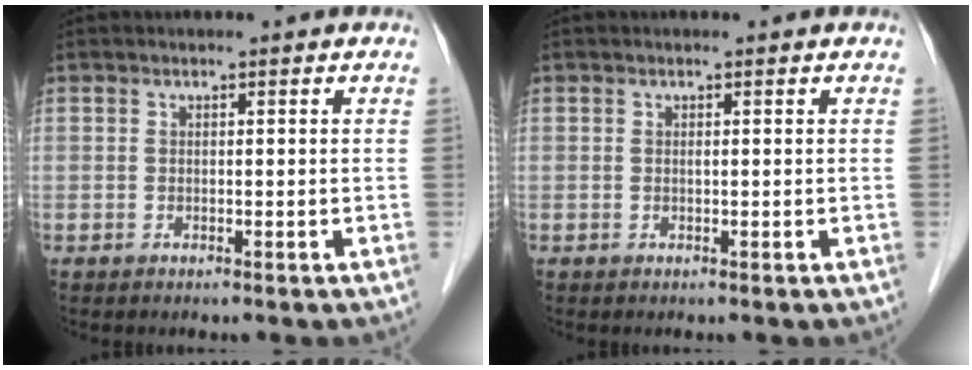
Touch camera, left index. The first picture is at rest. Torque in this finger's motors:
{"motor_torque": [0.33, 0.04, -0.01, 0.00]}